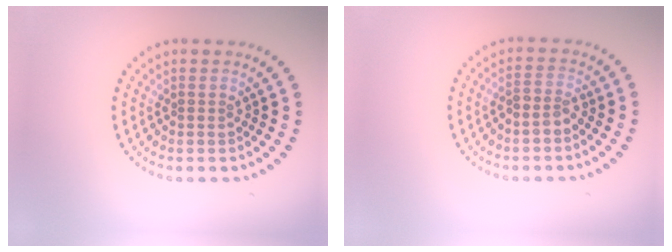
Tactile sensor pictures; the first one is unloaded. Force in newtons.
{"total": 1.5, "press": 1.2, "slide": 0.8}